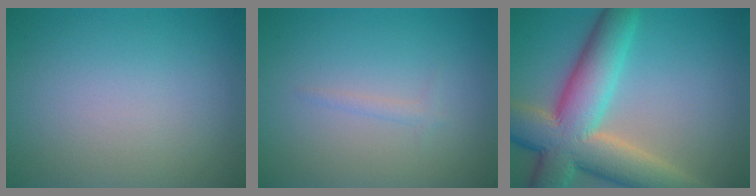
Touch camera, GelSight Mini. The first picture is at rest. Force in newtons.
{"total": 1.0, "press": 1.0, "slide": 0.1}
{"total": 11.5, "press": 11.5, "slide": 0.7}